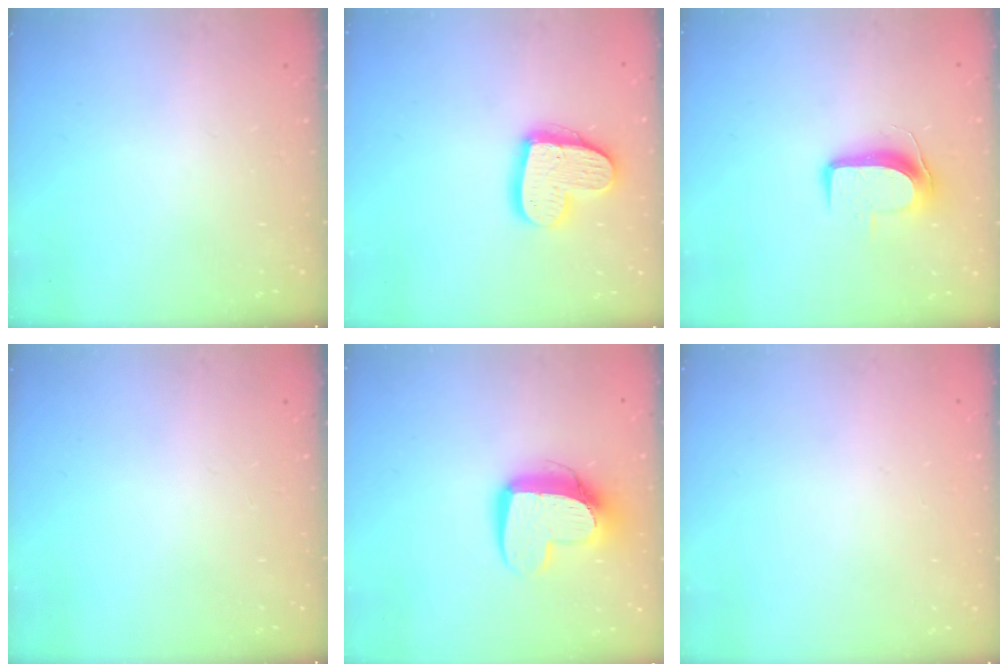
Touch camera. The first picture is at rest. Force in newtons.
{"total": 16.6, "press": 16.6, "slide": 1.4}
{"total": 8.8, "press": 8.8, "slide": 0.6}
{"total": 0.0}
{"total": 12.2, "press": 12.1, "slide": 0.8}
{"total": 0.7, "press": 0.6, "slide": 0.3}